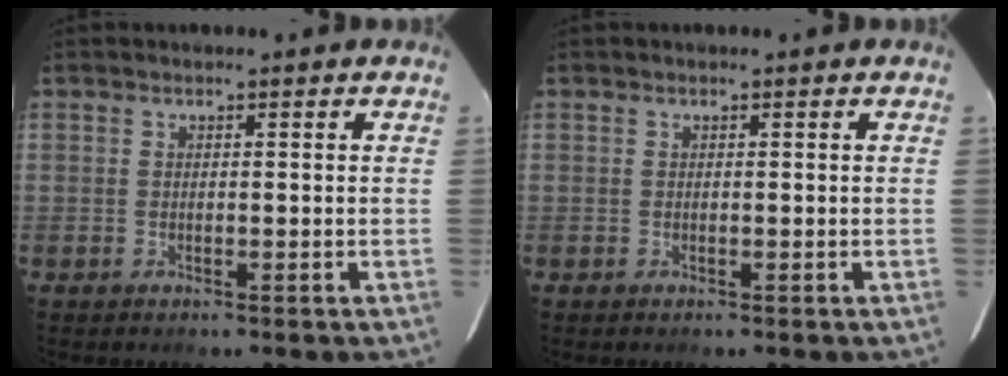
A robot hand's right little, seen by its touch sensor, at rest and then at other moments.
{"total": 0.0}